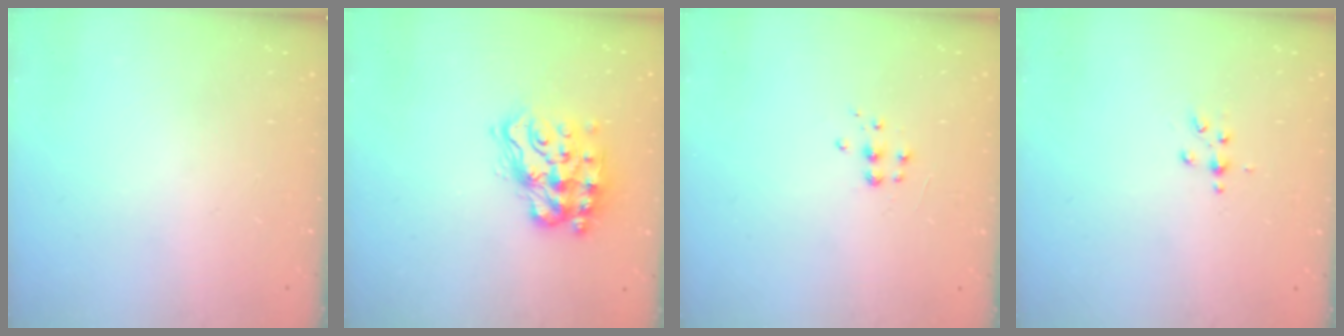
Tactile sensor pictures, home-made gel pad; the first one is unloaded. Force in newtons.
{"total": 15.1, "press": 15.0, "slide": 1.1}
{"total": 4.9, "press": 4.9, "slide": 0.5}
{"total": 2.5, "press": 2.4, "slide": 0.3}